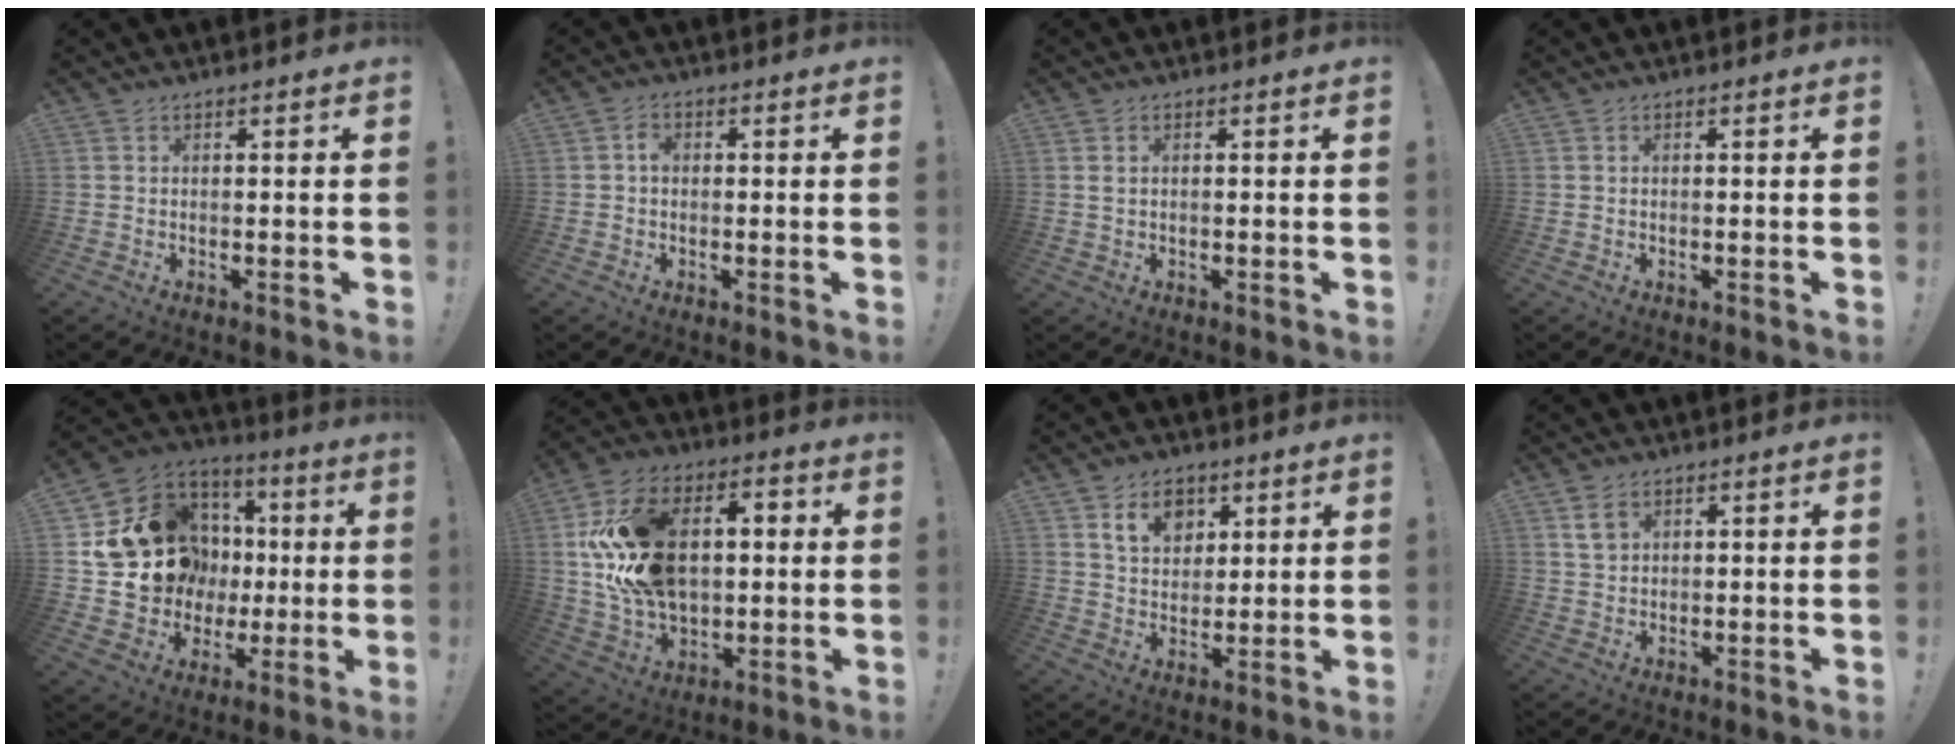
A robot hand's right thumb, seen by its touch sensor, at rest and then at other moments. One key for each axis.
{"total": 2.1, "fx": -0.2, "fy": 1.6, "fz": 1.3, "tx": -0.018, "ty": 0.004, "tz": -0.007}
{"total": 1.3, "fx": 0.8, "fy": 0.6, "fz": 0.8, "tx": -0.017, "ty": 0.005, "tz": 0.014}
{"total": 0.0}
{"total": 19.2, "fx": 4.3, "fy": 16.6, "fz": 8.7, "tx": -0.136, "ty": -0.018, "tz": 0.129}
{"total": 23.5, "fx": 3.0, "fy": 16.4, "fz": 16.6, "tx": -0.277, "ty": 0.008, "tz": 0.064}
{"total": 9.7, "fx": 5.2, "fy": 7.0, "fz": 4.1, "tx": -0.059, "ty": -0.019, "tz": 0.098}
{"total": 4.2, "fx": 2.2, "fy": 3.0, "fz": 1.8, "tx": -0.019, "ty": -0.001, "tz": 0.039}